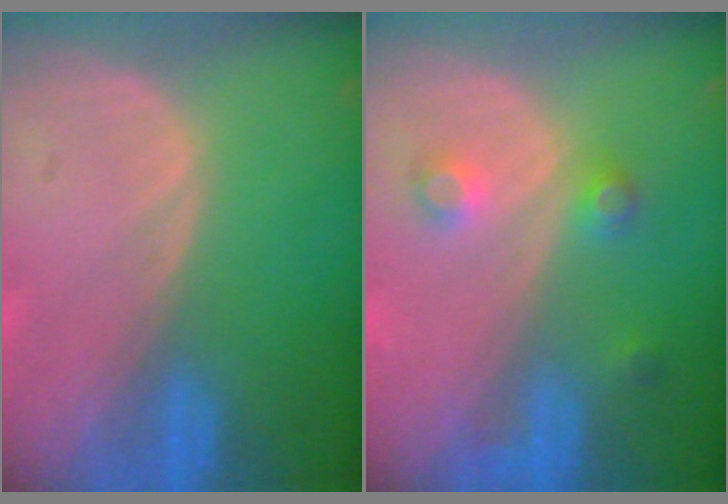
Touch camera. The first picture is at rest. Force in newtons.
{"total": 3.8, "press": 3.5, "slide": 1.4}